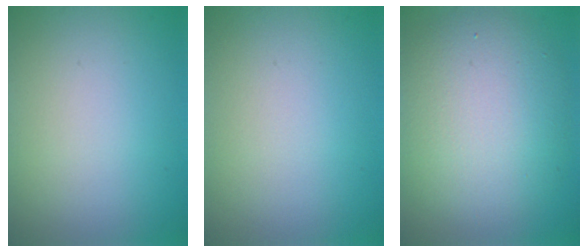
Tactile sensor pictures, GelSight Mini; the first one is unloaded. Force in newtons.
{"total": 0.0}
{"total": 8.7, "press": 8.7, "slide": 0.7}